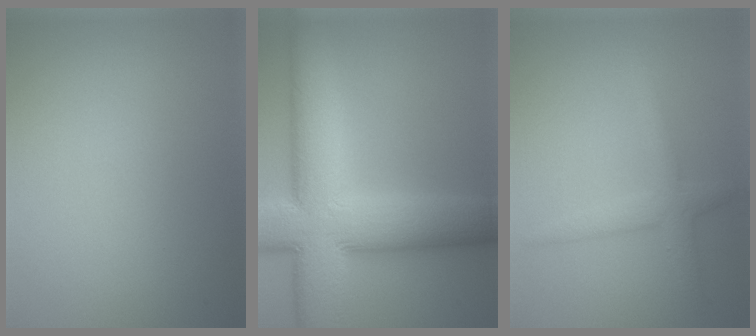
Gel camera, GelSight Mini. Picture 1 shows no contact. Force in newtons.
{"total": 13.0, "press": 12.9, "slide": 0.8}
{"total": 2.5, "press": 2.5, "slide": 0.1}